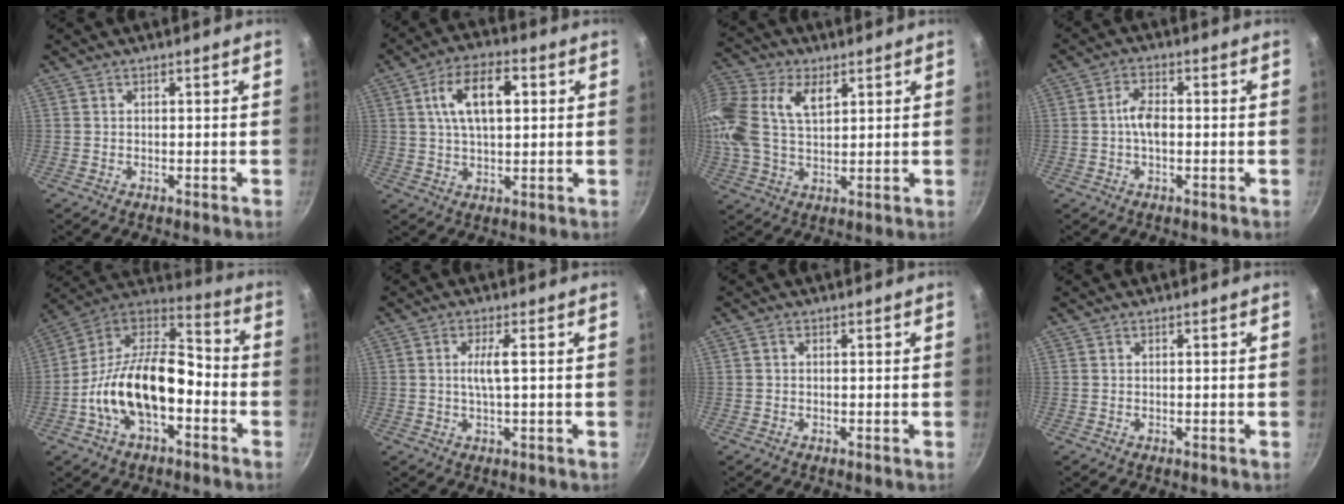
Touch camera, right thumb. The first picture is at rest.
{"total": 11.4, "force": [2.8, 5.7, 9.4], "torque": [-0.150, 0.011, 0.045]}
{"total": 19.4, "force": [6.2, 12.3, 13.8], "torque": [-0.316, 0.021, 0.108]}
{"total": 4.7, "force": [-0.3, 2.6, 3.9], "torque": [-0.069, 0.017, -0.012]}
{"total": 20.5, "force": [-5.5, 11.4, 16.2], "torque": [-0.268, 0.058, -0.115]}
{"total": 3.7, "force": [0.3, 0.4, 3.6], "torque": [-0.082, 0.003, 0.007]}
{"total": 0.7, "force": [0.1, 0.5, 0.4], "torque": [-0.007, 0.005, 0.001]}
{"total": 0.0}